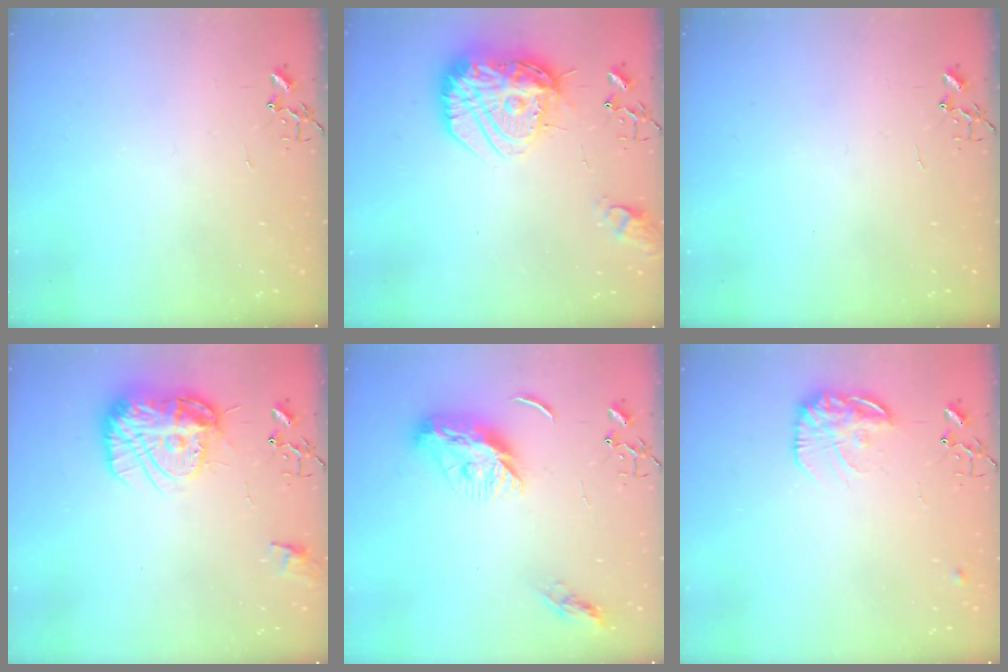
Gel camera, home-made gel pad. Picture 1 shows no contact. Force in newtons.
{"total": 20.4, "press": 20.3, "slide": 1.9}
{"total": 0.0}
{"total": 17.8, "press": 17.8, "slide": 1.7}
{"total": 12.0, "press": 12.0, "slide": 0.3}
{"total": 14.1, "press": 14.1, "slide": 0.9}